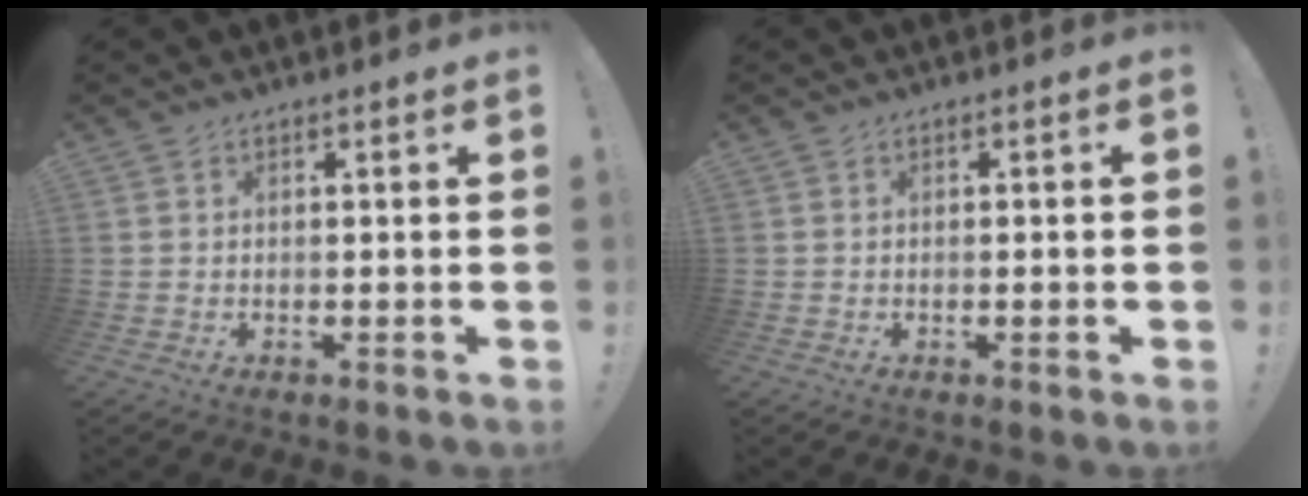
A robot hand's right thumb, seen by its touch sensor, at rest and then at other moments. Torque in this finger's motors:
{"motor_torque": [-0.06, -0.30, -0.01, 0.08, -0.01]}